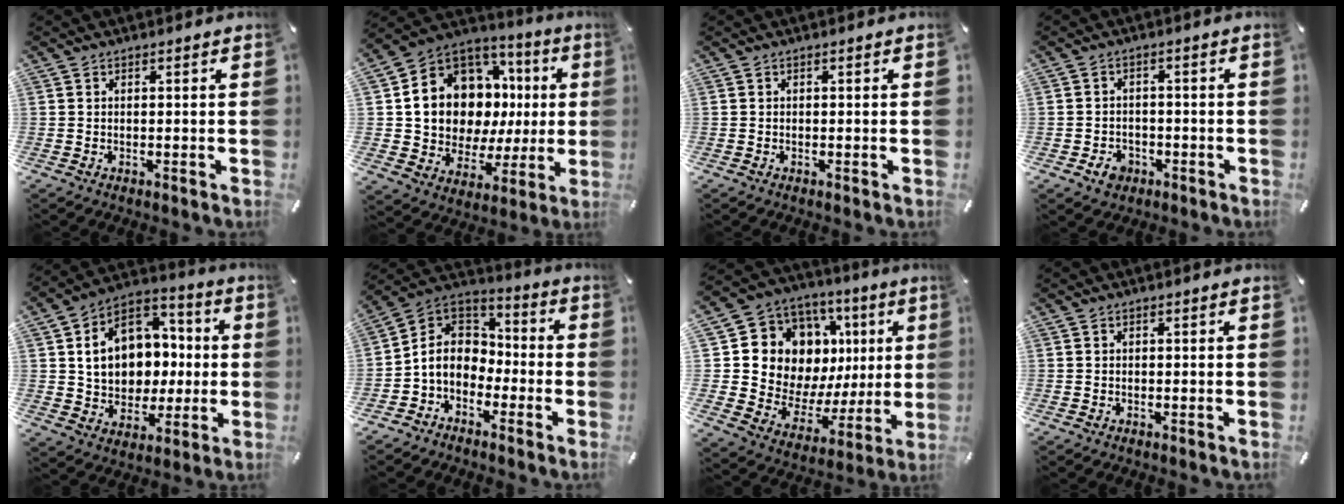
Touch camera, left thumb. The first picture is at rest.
{"total": 13.6, "force": [2.9, 11.3, 7.0], "torque": [-0.128, -0.044, 0.065]}
{"total": 0.0}
{"total": 4.6, "force": [-2.2, 3.6, 1.7], "torque": [-0.033, 0.010, -0.041]}
{"total": 14.5, "force": [0.9, 12.5, 7.4], "torque": [-0.129, 0.003, 0.025]}
{"total": 8.6, "force": [-3.3, 7.3, 3.0], "torque": [-0.092, 0.009, -0.065]}
{"total": 15.3, "force": [6.0, 12.5, 6.5], "torque": [-0.109, -0.057, 0.132]}
{"total": 0.0}